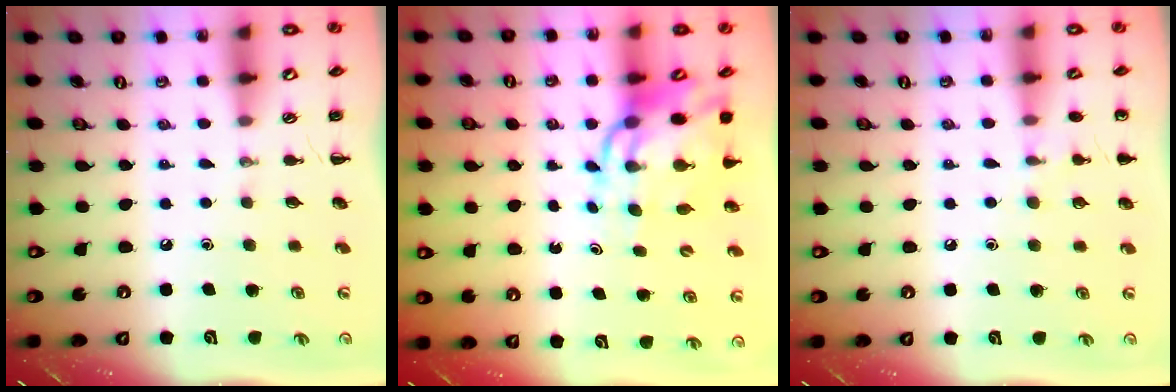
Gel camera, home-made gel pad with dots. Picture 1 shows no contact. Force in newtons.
{"total": 11.7, "press": 11.2, "slide": 3.4}
{"total": 7.1, "press": 6.8, "slide": 2.1}